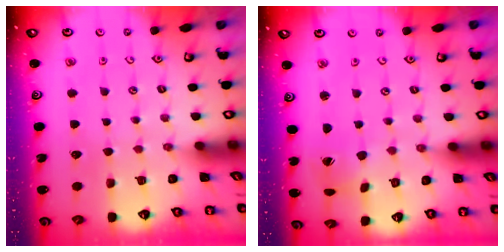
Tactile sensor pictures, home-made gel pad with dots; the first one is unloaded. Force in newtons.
{"total": 2.5, "press": 2.5, "slide": 0.4}